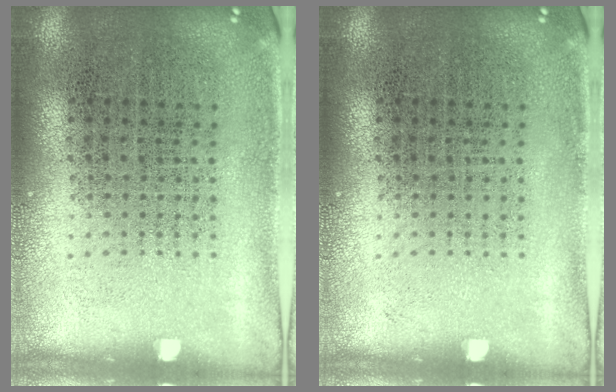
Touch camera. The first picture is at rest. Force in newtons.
{"total": 0.0}